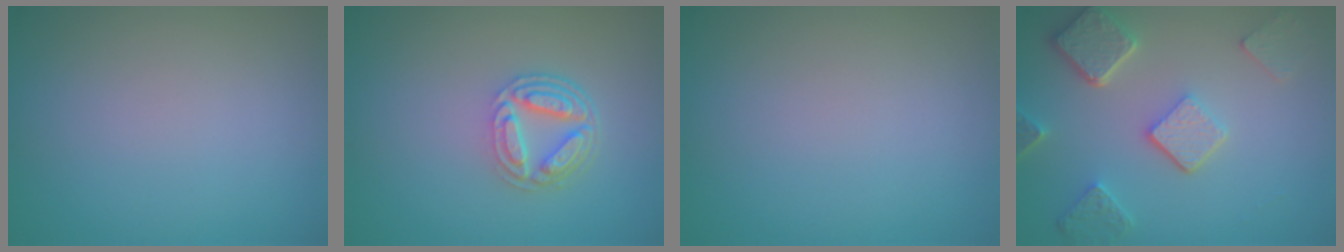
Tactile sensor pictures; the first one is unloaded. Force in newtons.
{"total": 4.3, "press": 3.2, "slide": 2.8}
{"total": 0.0}
{"total": 5.1, "press": 4.0, "slide": 3.2}